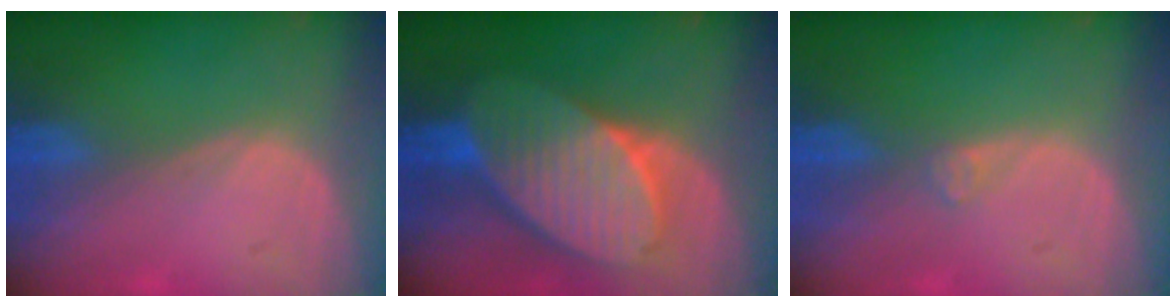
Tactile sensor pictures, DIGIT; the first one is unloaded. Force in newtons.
{"total": 10.6, "press": 10.6, "slide": 0.7}
{"total": 1.1, "press": 1.0, "slide": 0.2}